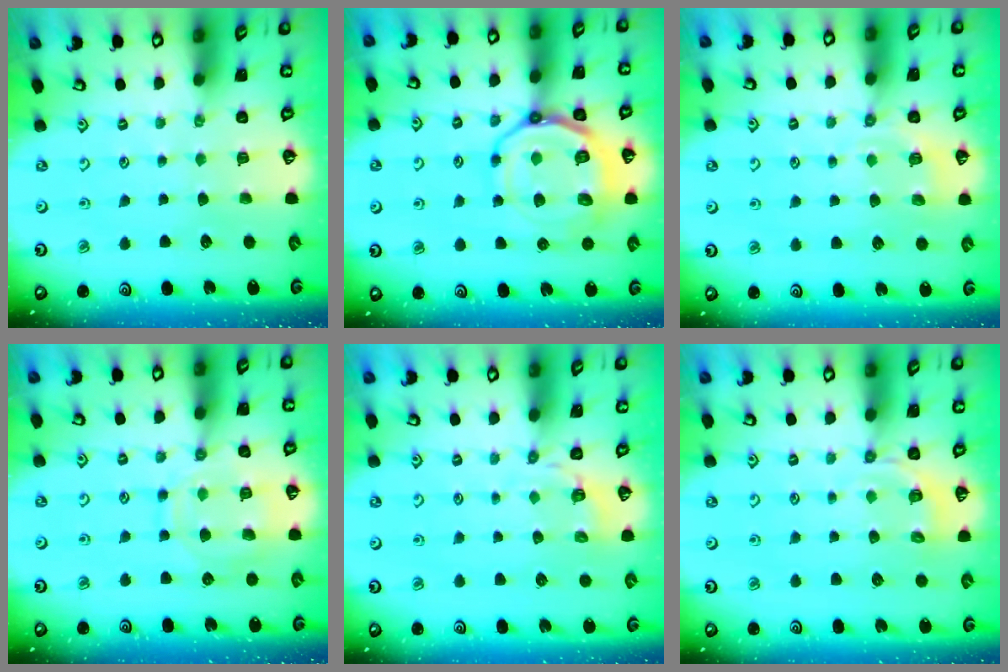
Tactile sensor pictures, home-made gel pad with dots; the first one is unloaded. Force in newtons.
{"total": 16.0, "press": 15.9, "slide": 2.0}
{"total": 6.1, "press": 6.0, "slide": 1.3}
{"total": 12.8, "press": 12.7, "slide": 1.2}
{"total": 3.1, "press": 2.1, "slide": 2.3}
{"total": 5.0, "press": 4.6, "slide": 2.0}